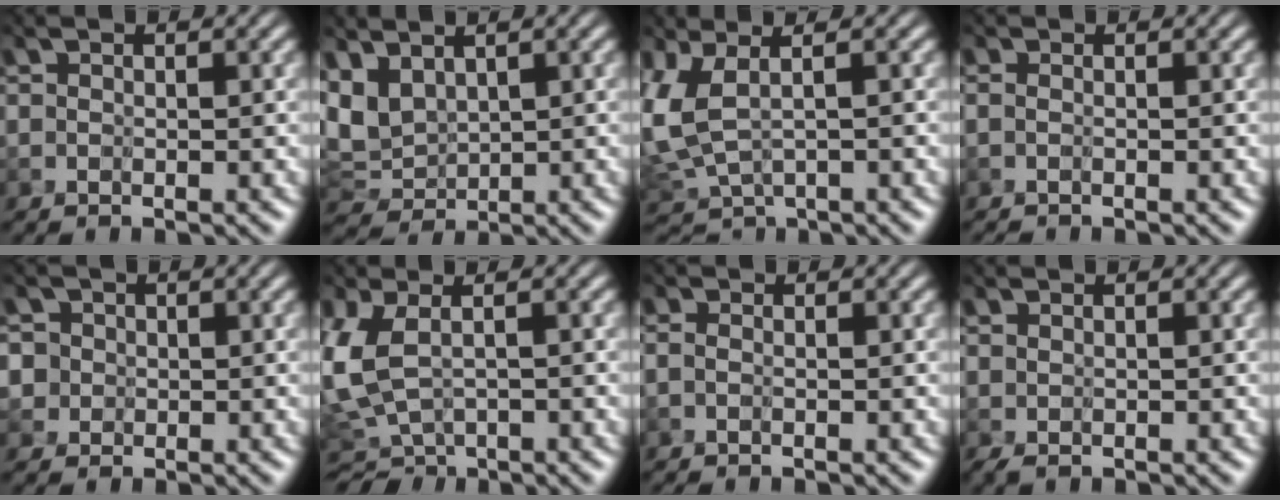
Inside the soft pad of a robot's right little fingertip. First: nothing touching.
{"total": 5.1, "force": [1.5, 3.2, 3.6], "torque": [-0.113, -0.007, 0.044]}
{"total": 4.0, "force": [0.4, 1.5, 3.7], "torque": [-0.129, -0.007, 0.016]}
{"total": 1.0, "force": [-0.9, -0.4, 0.0], "torque": [-0.004, -0.001, -0.014]}
{"total": 3.6, "force": [0.2, 3.5, 0.8], "torque": [-0.019, 0.020, -0.028]}
{"total": 5.6, "force": [-0.3, 3.3, 4.5], "torque": [-0.152, -0.017, 0.009]}
{"total": 0.7, "force": [-0.5, -0.5, 0.0], "torque": [0.004, 0.002, -0.008]}
{"total": 0.9, "force": [0.2, 0.3, 0.9], "torque": [-0.023, 0.000, 0.004]}